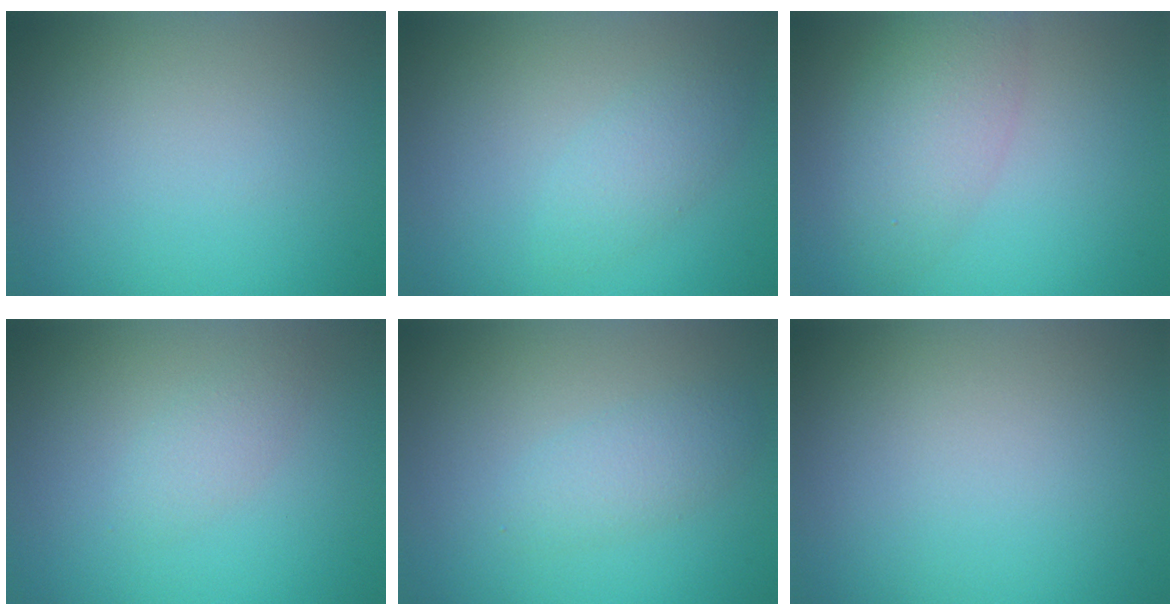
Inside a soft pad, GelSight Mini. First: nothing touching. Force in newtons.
{"total": 2.1, "press": 2.1, "slide": 0.1}
{"total": 4.2, "press": 4.2, "slide": 0.2}
{"total": 1.5, "press": 1.5, "slide": 0.1}
{"total": 2.0, "press": 2.0, "slide": 0.1}
{"total": 0.0}